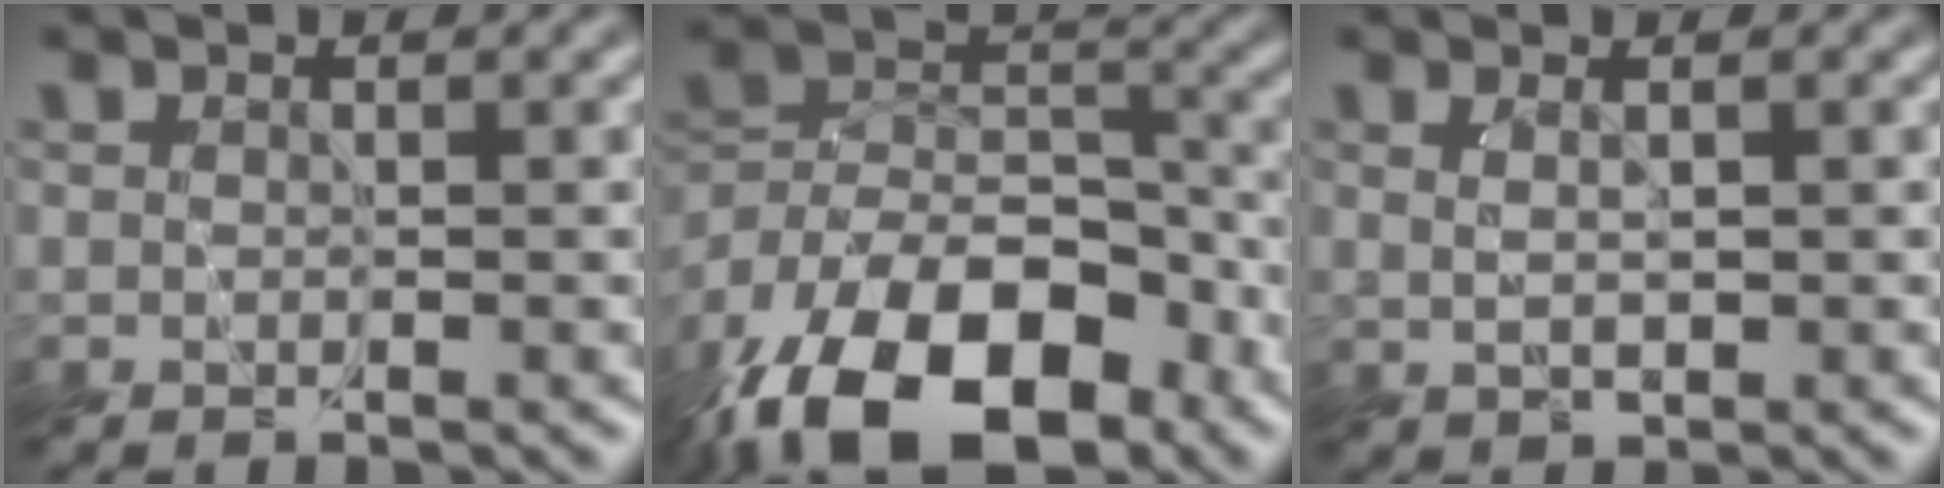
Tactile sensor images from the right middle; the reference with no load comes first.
{"total": 16.5, "force": [-12.0, 8.0, 7.9], "torque": [-0.148, -0.001, -0.196]}
{"total": 0.8, "force": [0.5, -0.2, 0.5], "torque": [-0.010, -0.001, 0.013]}